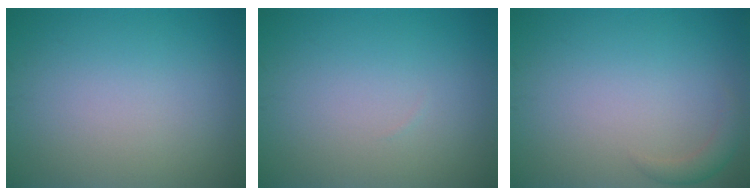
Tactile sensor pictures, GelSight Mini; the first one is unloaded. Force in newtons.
{"total": 0.0}
{"total": 1.5, "press": 1.5, "slide": 0.1}